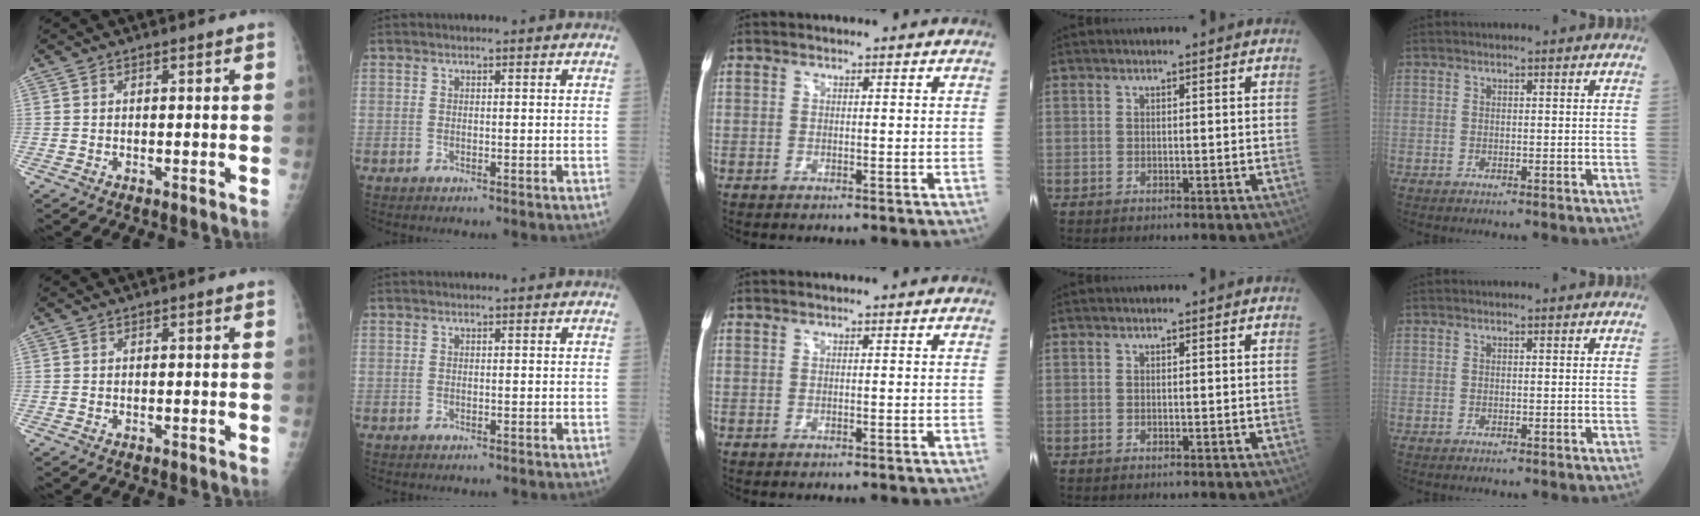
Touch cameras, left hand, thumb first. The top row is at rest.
{}